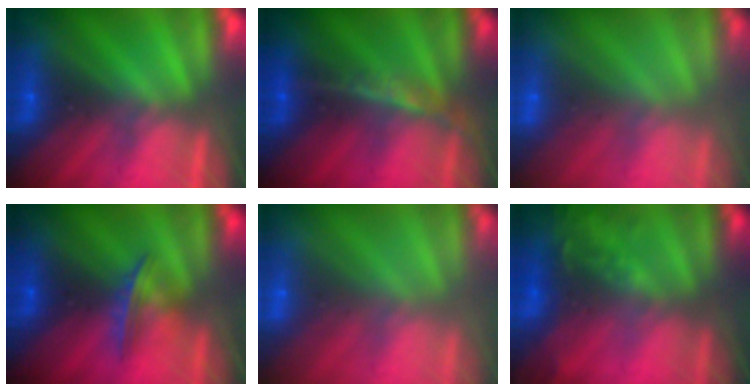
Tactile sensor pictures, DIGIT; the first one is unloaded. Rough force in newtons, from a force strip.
{"total": 2.4}
{"total": 2.4}
{"total": 3.7}
{"total": 2.4}
{"total": 2.1}